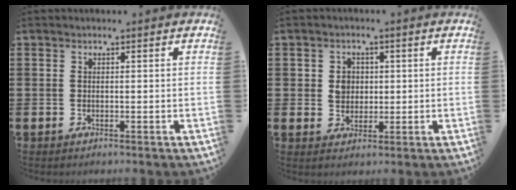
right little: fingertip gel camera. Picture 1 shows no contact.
{"total": 3.0, "force": [0.7, 2.6, 1.2], "torque": [-0.016, 0.006, 0.008]}